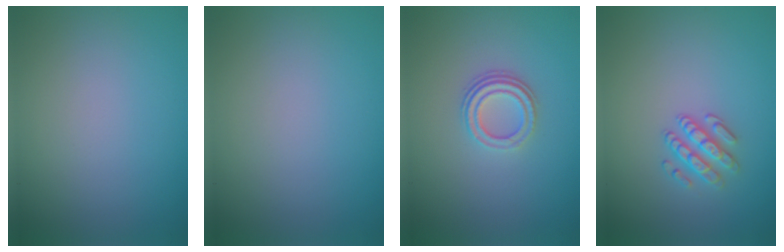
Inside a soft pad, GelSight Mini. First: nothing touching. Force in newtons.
{"total": 0.0}
{"total": 3.2, "press": 2.3, "slide": 2.2}
{"total": 2.5, "press": 2.3, "slide": 0.9}